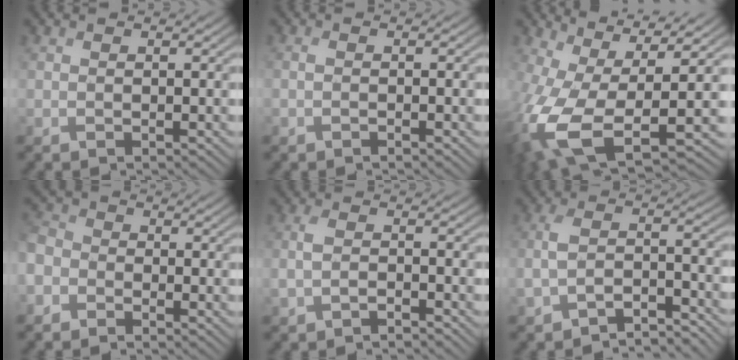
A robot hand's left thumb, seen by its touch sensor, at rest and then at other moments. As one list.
[{"total": 0.8, "force": [-0.5, 0.2, 0.6], "torque": [-0.014, 0.001, -0.010]}, {"total": 15.2, "force": [-3.0, 6.7, 13.3], "torque": [-0.312, -0.046, -0.034]}, {"total": 4.6, "force": [-2.5, 3.3, 1.9], "torque": [-0.063, -0.002, -0.067]}, {"total": 2.5, "force": [-1.5, 1.0, 1.8], "torque": [-0.044, 0.002, -0.035]}, {"total": 5.4, "force": [-4.1, 1.6, 3.1], "torque": [-0.064, 0.000, -0.080]}]